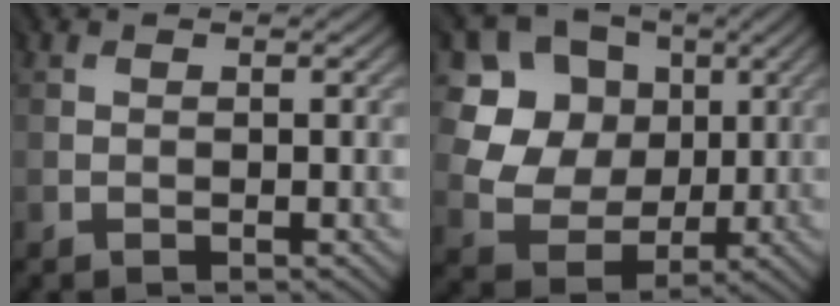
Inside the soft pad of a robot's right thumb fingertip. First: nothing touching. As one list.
[{"total": 10.0, "force": [3.0, 8.9, 3.5], "torque": [-0.119, 0.019, 0.065]}]